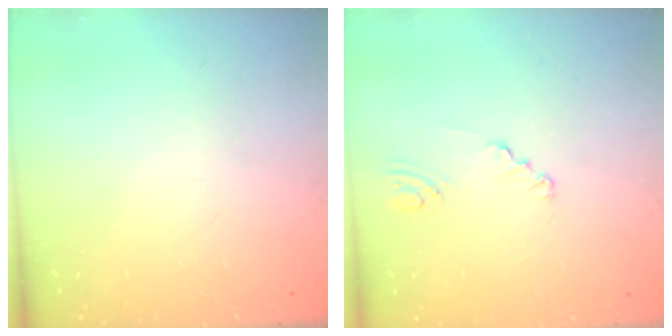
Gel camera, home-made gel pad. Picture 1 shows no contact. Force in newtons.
{"total": 1.3, "press": 1.3, "slide": 0.1}